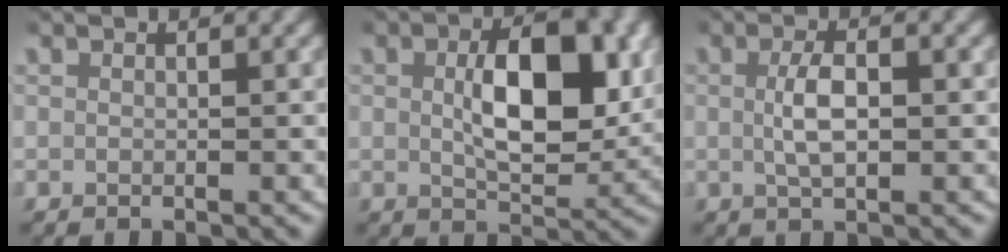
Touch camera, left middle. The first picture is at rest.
{"total": 7.6, "force": [1.3, 3.7, 6.4], "torque": [-0.105, -0.007, 0.023]}
{"total": 2.8, "force": [0.1, 1.0, 2.6], "torque": [-0.051, 0.000, 0.003]}